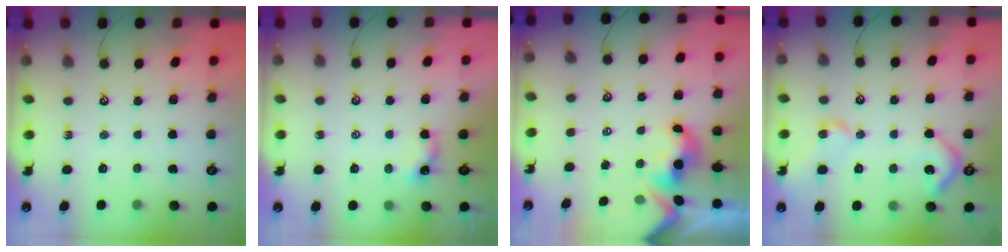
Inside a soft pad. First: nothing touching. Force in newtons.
{"total": 4.2, "press": 4.2, "slide": 0.4}
{"total": 1.5, "press": 1.3, "slide": 0.7}
{"total": 8.6, "press": 8.6, "slide": 1.1}